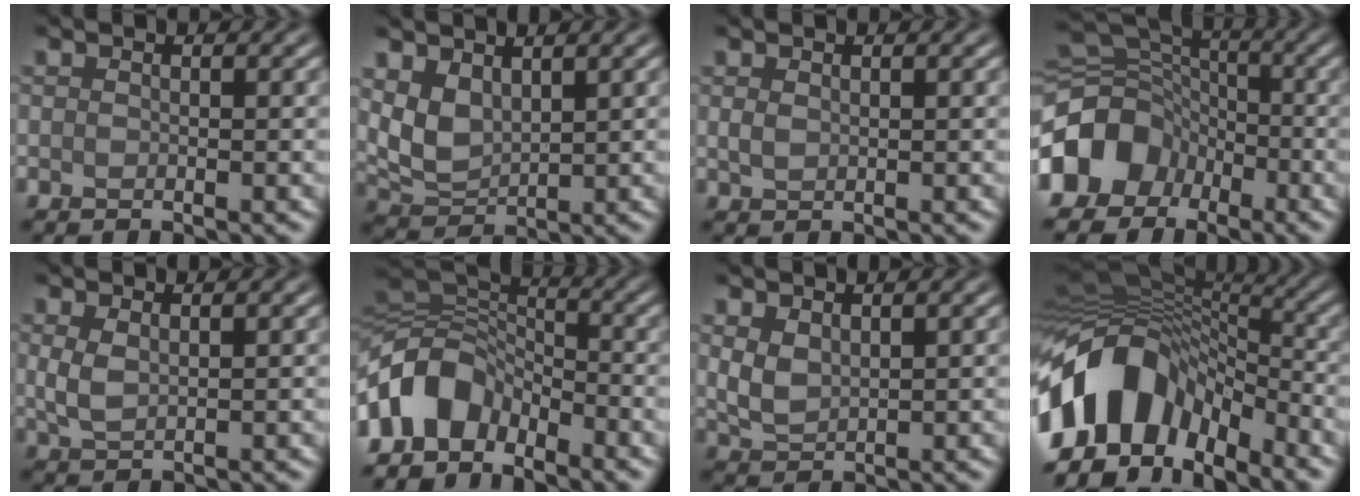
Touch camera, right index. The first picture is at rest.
{"total": 3.4, "force": [1.6, 2.1, 2.3], "torque": [-0.053, -0.006, 0.037]}
{"total": 0.9, "force": [0.4, 0.6, 0.6], "torque": [-0.018, -0.001, 0.013]}
{"total": 8.9, "force": [-4.5, 6.9, 3.5], "torque": [-0.074, 0.009, -0.097]}
{"total": 2.0, "force": [0.7, 0.9, 1.6], "torque": [-0.040, -0.001, 0.018]}
{"total": 7.1, "force": [-4.0, 4.5, 3.7], "torque": [-0.067, 0.009, -0.091]}
{"total": 2.5, "force": [1.1, 1.5, 1.7], "torque": [-0.041, -0.002, 0.028]}
{"total": 12.1, "force": [-6.0, 7.5, 7.3], "torque": [-0.136, 0.023, -0.121]}